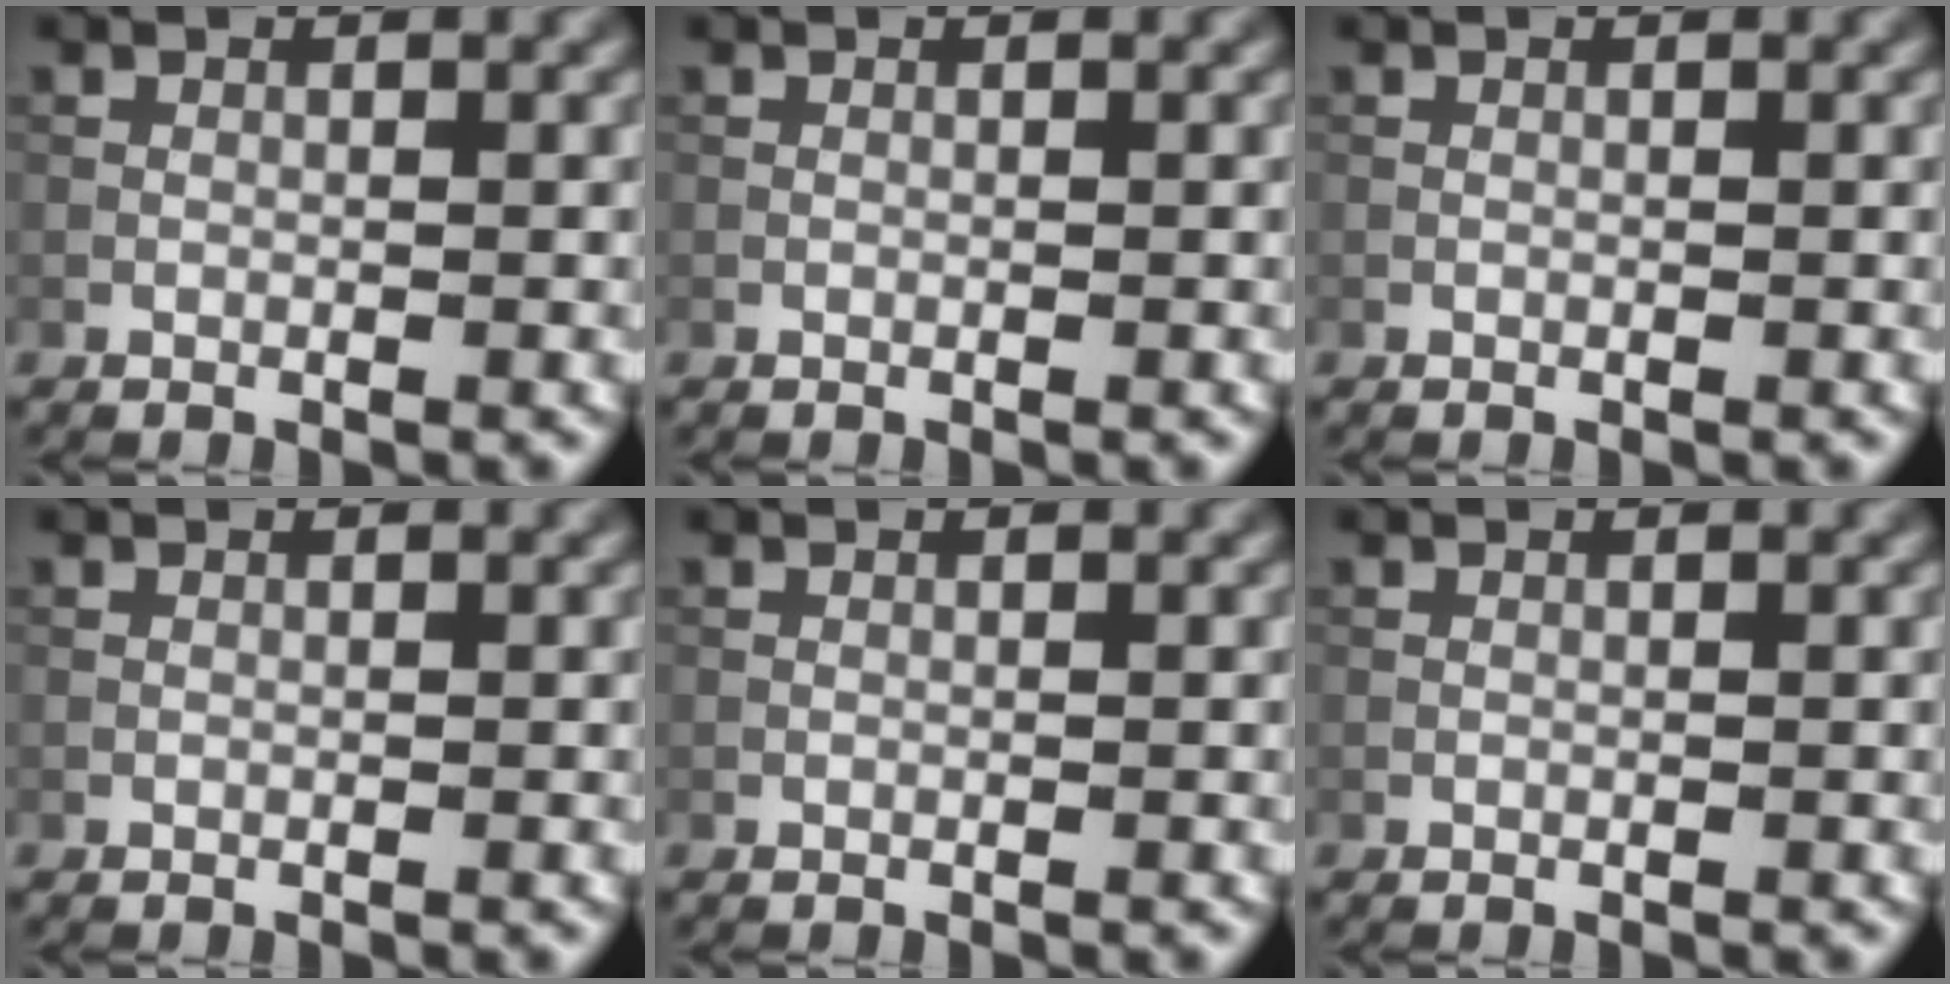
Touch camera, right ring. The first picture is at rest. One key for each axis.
{"total": 0.0}
{"total": 0.0}
{"total": 0.0}
{"total": 0.0}
{"total": 0.0}